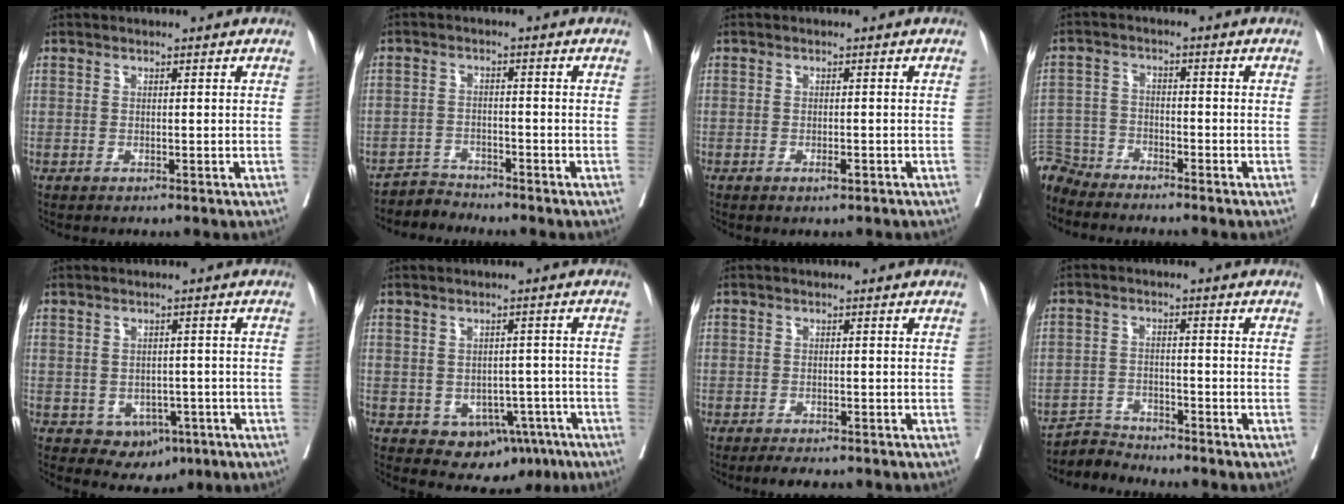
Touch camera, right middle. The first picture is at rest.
{"total": 2.9, "force": [-2.6, 0.2, -1.3], "torque": [0.031, -0.006, -0.047]}
{"total": 1.2, "force": [-0.7, 0.3, 0.9], "torque": [-0.020, -0.003, -0.010]}
{"total": 5.5, "force": [-5.5, 0.2, -0.8], "torque": [0.020, -0.001, -0.107]}
{"total": 5.2, "force": [-1.9, 4.0, 2.8], "torque": [-0.025, 0.005, -0.011]}
{"total": 7.5, "force": [-3.4, 5.2, 4.1], "torque": [-0.034, 0.014, -0.034]}
{"total": 3.2, "force": [-2.7, 1.0, 1.4], "torque": [-0.021, -0.007, -0.038]}
{"total": 3.8, "force": [-3.5, -0.1, -1.4], "torque": [0.031, -0.005, -0.064]}